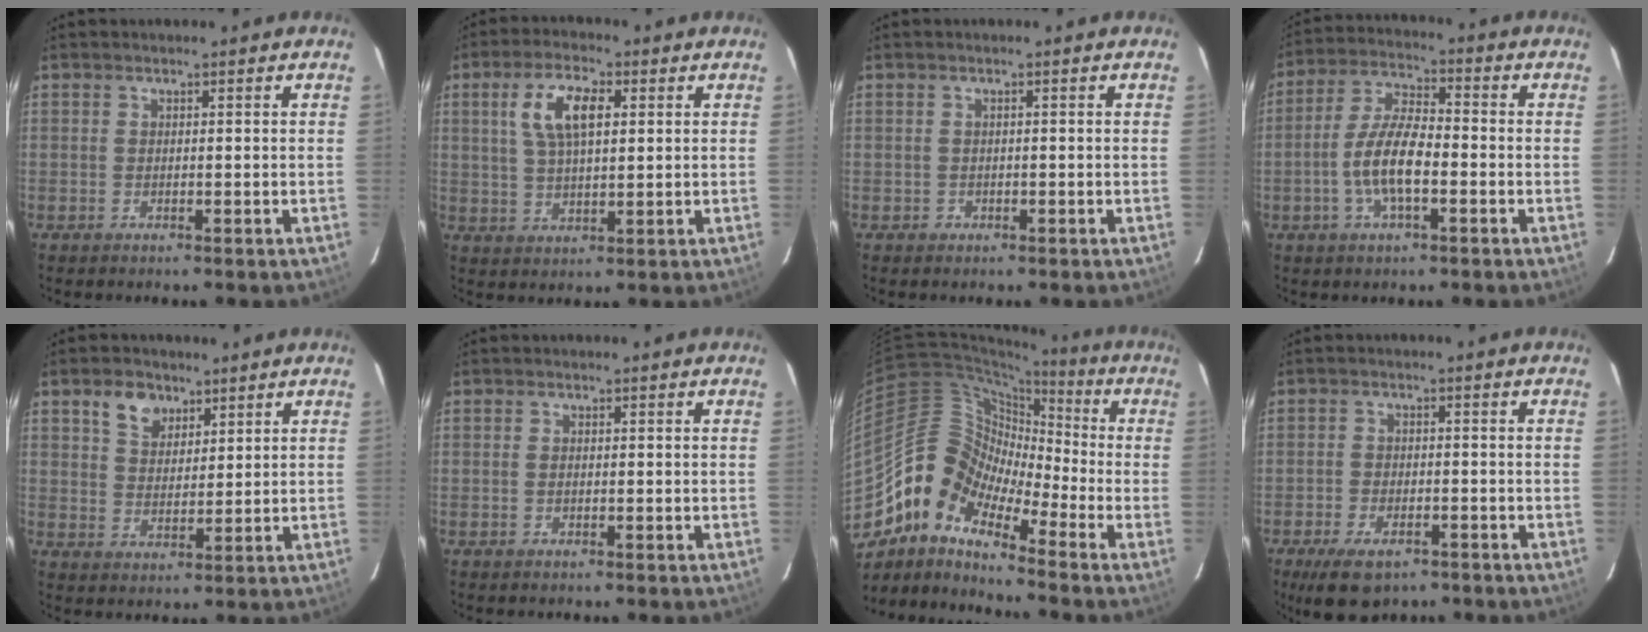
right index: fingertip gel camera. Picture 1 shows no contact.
{"total": 8.5, "force": [2.7, 3.5, 7.3], "torque": [-0.140, 0.013, 0.052]}
{"total": 1.0, "force": [-0.5, 0.8, 0.1], "torque": [0.002, 0.002, -0.003]}
{"total": 9.8, "force": [-2.9, 3.3, 8.8], "torque": [-0.181, 0.005, -0.057]}
{"total": 6.0, "force": [3.5, 4.0, 2.7], "torque": [-0.043, 0.012, 0.066]}
{"total": 0.8, "force": [-0.2, 0.5, 0.6], "torque": [-0.013, 0.000, -0.004]}
{"total": 11.0, "force": [-7.6, 5.8, 5.6], "torque": [-0.088, 0.023, -0.174]}
{"total": 8.8, "force": [-5.9, 4.2, 5.1], "torque": [-0.113, -0.014, -0.093]}